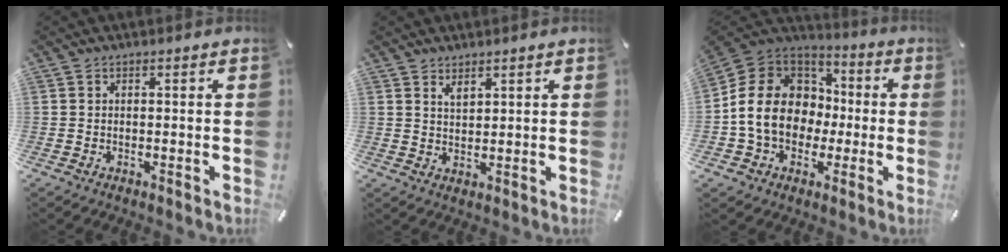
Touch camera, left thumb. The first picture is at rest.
{"total": 2.5, "force": [2.1, 1.1, 0.8], "torque": [-0.018, -0.008, 0.040]}
{"total": 15.6, "force": [-2.7, 13.5, 7.4], "torque": [-0.154, 0.026, -0.044]}